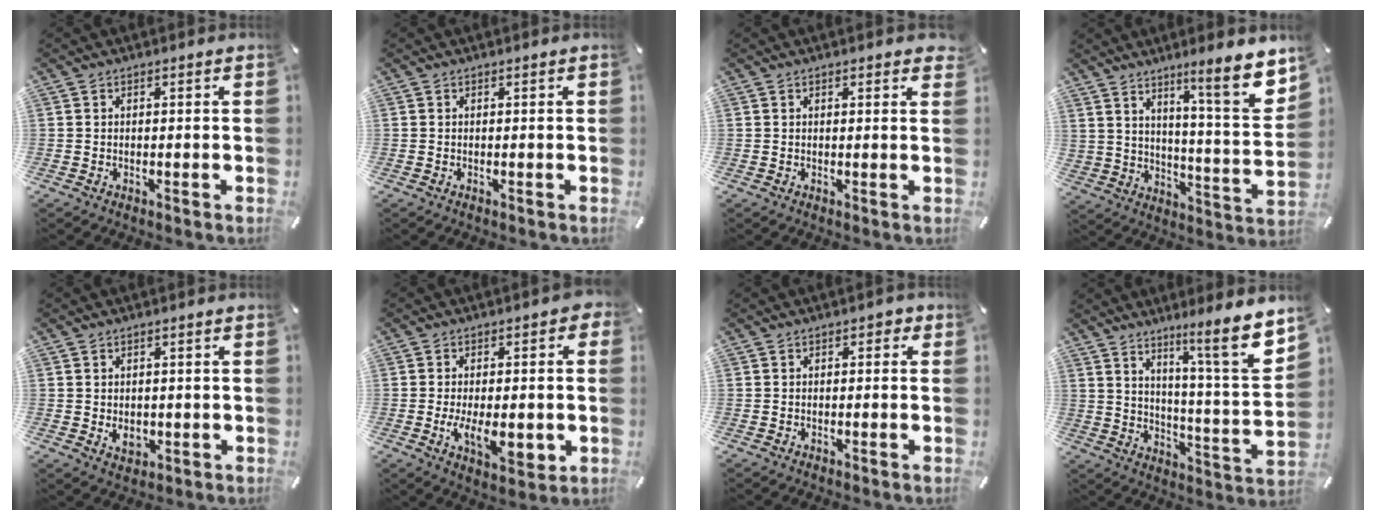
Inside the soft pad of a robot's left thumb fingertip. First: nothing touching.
{"total": 0.0}
{"total": 1.0, "force": [0.6, 0.3, 0.8], "torque": [-0.009, -0.002, 0.008]}
{"total": 13.5, "force": [10.0, 2.5, 8.7], "torque": [-0.123, -0.081, 0.161]}
{"total": 3.3, "force": [-0.4, 2.6, 2.1], "torque": [-0.030, -0.006, -0.011]}
{"total": 12.3, "force": [-2.5, 6.5, 10.1], "torque": [-0.159, -0.009, -0.039]}
{"total": 1.1, "force": [-0.4, 0.9, 0.5], "torque": [-0.009, 0.007, -0.010]}
{"total": 13.9, "force": [10.0, 1.1, 9.6], "torque": [-0.137, -0.088, 0.153]}